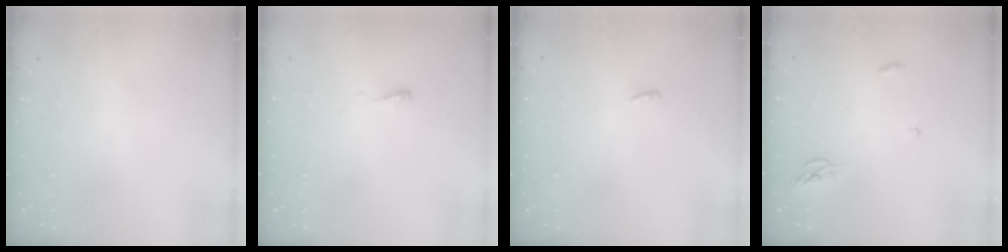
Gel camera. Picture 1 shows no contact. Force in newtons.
{"total": 3.7, "press": 3.7, "slide": 0.4}
{"total": 2.8, "press": 2.7, "slide": 0.8}
{"total": 3.5, "press": 3.5, "slide": 0.2}